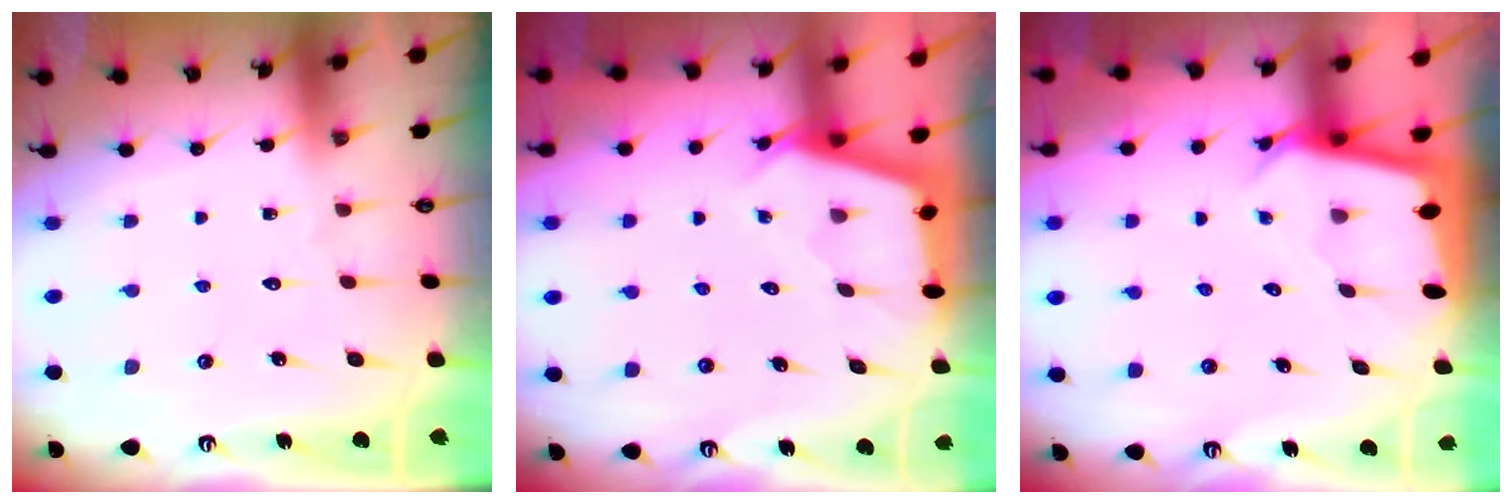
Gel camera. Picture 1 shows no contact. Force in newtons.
{"total": 2.6, "press": 2.6, "slide": 0.4}
{"total": 2.6, "press": 2.6, "slide": 0.2}